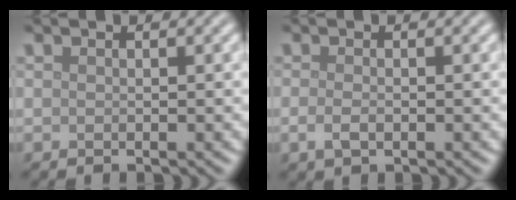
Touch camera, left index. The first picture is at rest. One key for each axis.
{"total": 1.5, "fx": -0.4, "fy": 0.7, "fz": 1.2, "tx": -0.028, "ty": -0.005, "tz": -0.009}